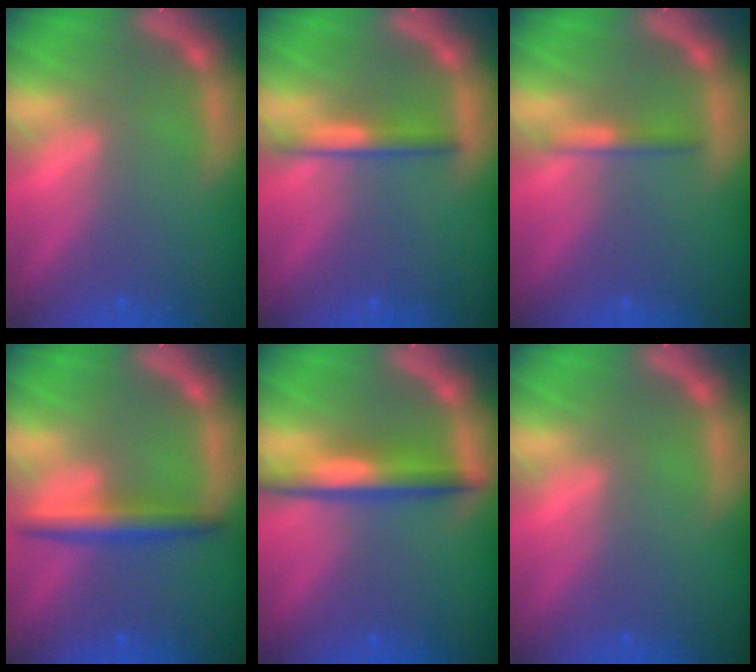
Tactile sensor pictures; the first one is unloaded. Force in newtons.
{"total": 2.4}
{"total": 1.4}
{"total": 3.5}
{"total": 4.5}
{"total": 0.0}